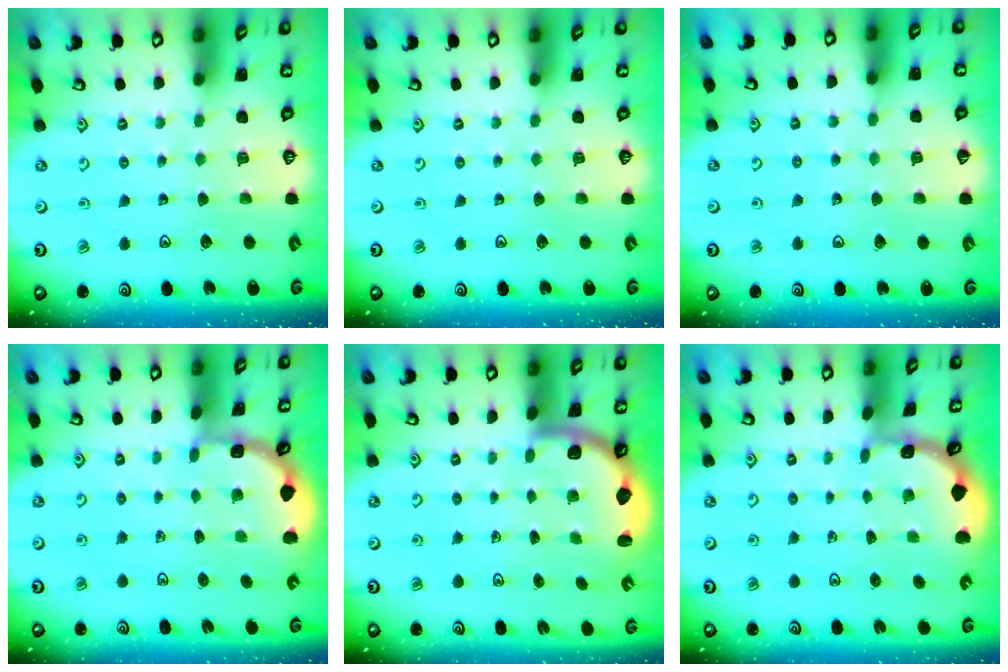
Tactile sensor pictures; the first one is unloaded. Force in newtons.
{"total": 0.0}
{"total": 2.3, "press": 2.3, "slide": 0.2}
{"total": 2.0, "press": 2.0, "slide": 0.1}
{"total": 2.5, "press": 2.2, "slide": 1.2}
{"total": 1.2, "press": 1.1, "slide": 0.1}